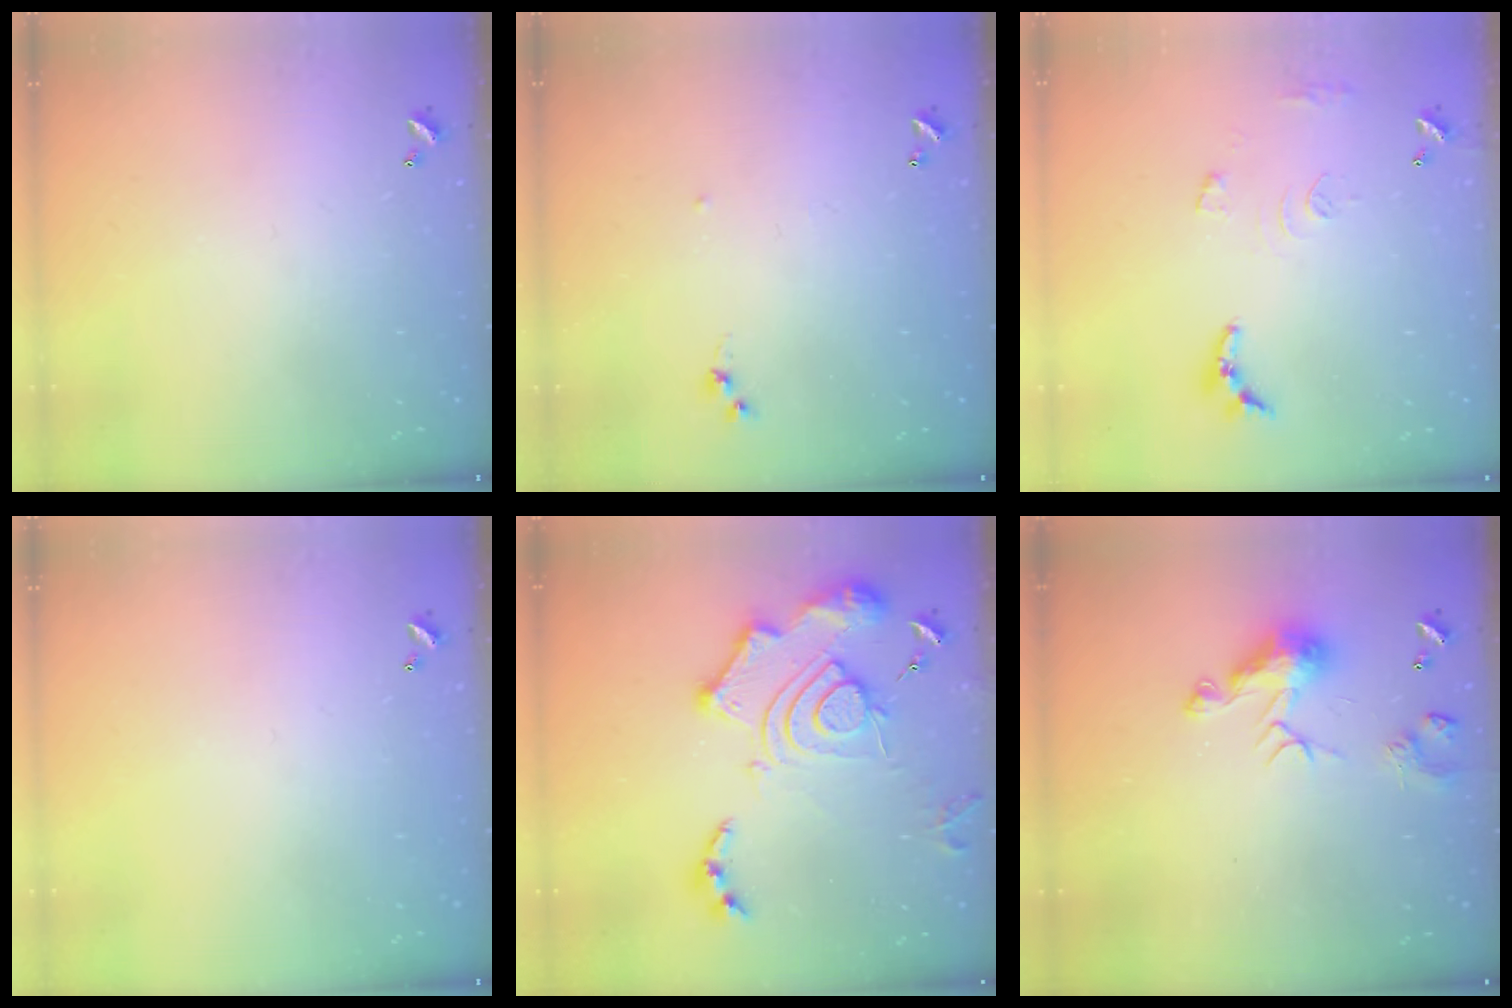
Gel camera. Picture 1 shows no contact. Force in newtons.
{"total": 6.0, "press": 6.0, "slide": 0.7}
{"total": 10.1, "press": 10.0, "slide": 0.8}
{"total": 0.0}
{"total": 18.3, "press": 18.2, "slide": 1.7}
{"total": 7.8, "press": 7.7, "slide": 0.7}